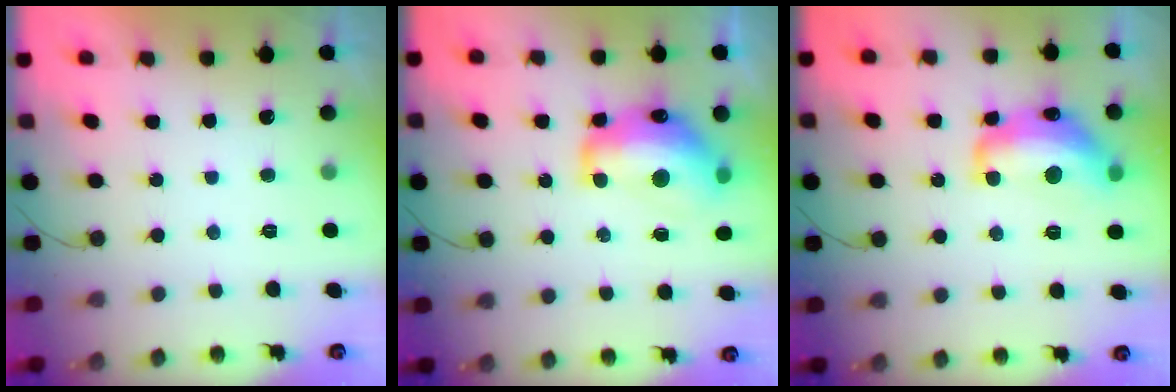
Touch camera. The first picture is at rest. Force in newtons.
{"total": 16.1, "press": 16.0, "slide": 1.5}
{"total": 14.9, "press": 14.8, "slide": 0.9}